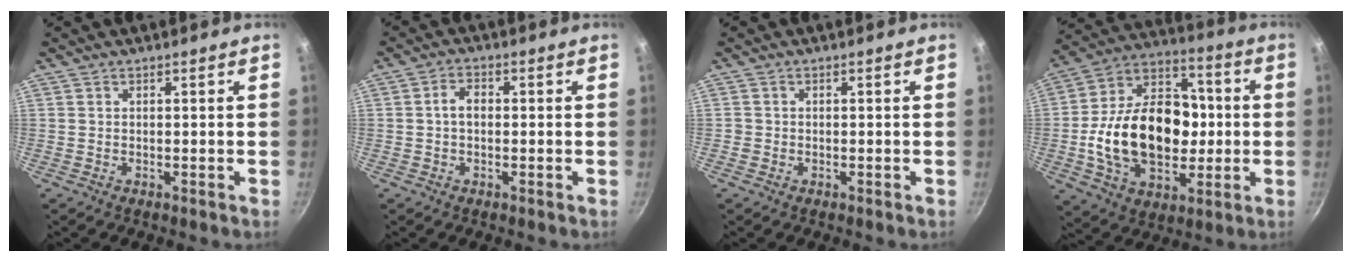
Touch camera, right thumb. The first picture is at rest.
{"total": 3.1, "force": [-0.1, 2.1, 2.3], "torque": [-0.034, 0.012, -0.005]}
{"total": 0.9, "force": [-0.3, 0.8, 0.2], "torque": [-0.002, 0.001, -0.008]}
{"total": 24.4, "force": [-1.8, 16.9, 17.5], "torque": [-0.264, 0.037, -0.032]}